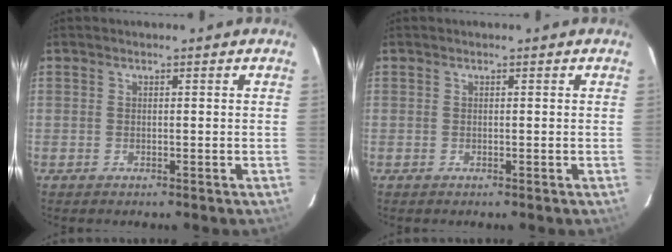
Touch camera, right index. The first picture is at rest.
{"total": 0.0}